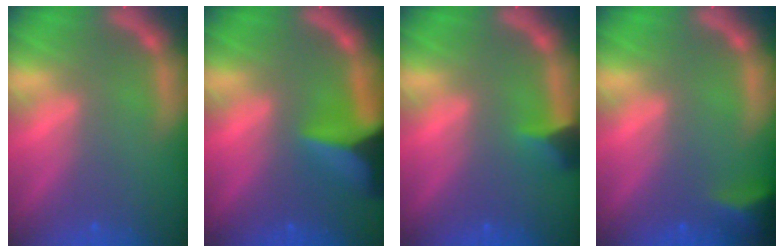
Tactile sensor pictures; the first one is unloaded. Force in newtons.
{"total": 8.4}
{"total": 2.4}
{"total": 3.5}